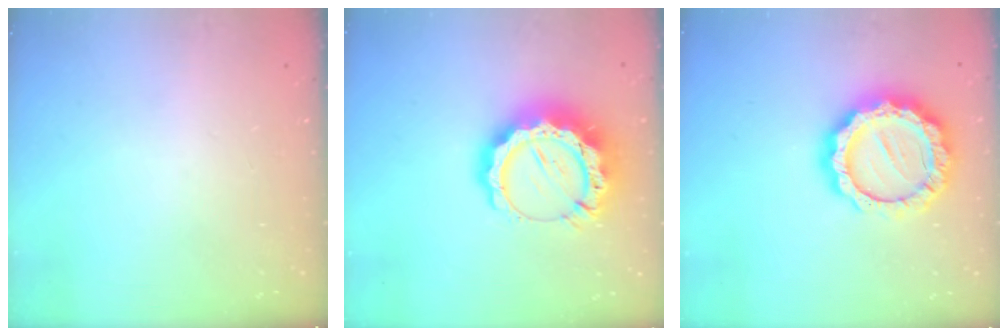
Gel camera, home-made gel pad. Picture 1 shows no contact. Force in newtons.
{"total": 17.8, "press": 17.7, "slide": 1.6}
{"total": 18.6, "press": 18.5, "slide": 1.4}